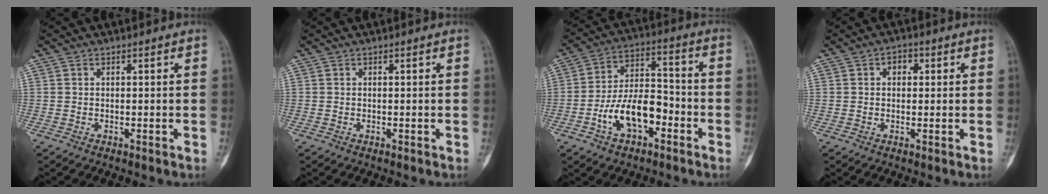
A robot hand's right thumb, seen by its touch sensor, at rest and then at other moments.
{"total": 0.0}
{"total": 12.8, "force": [-5.0, 7.0, 9.5], "torque": [-0.156, 0.047, -0.089]}
{"total": 2.7, "force": [0.7, 2.0, 1.7], "torque": [-0.012, 0.008, 0.006]}